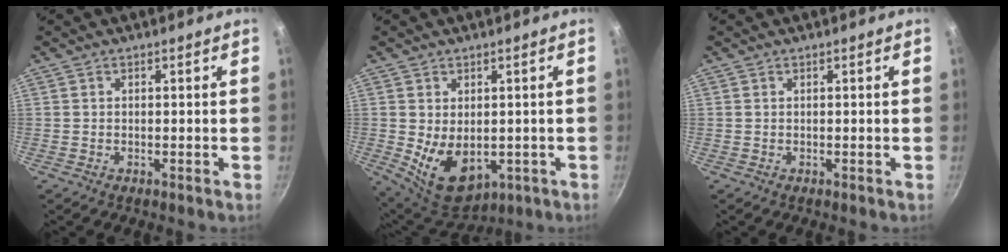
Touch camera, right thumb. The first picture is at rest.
{"total": 10.4, "force": [-1.0, 6.9, 7.8], "torque": [-0.106, -0.018, 0.009]}
{"total": 0.0}